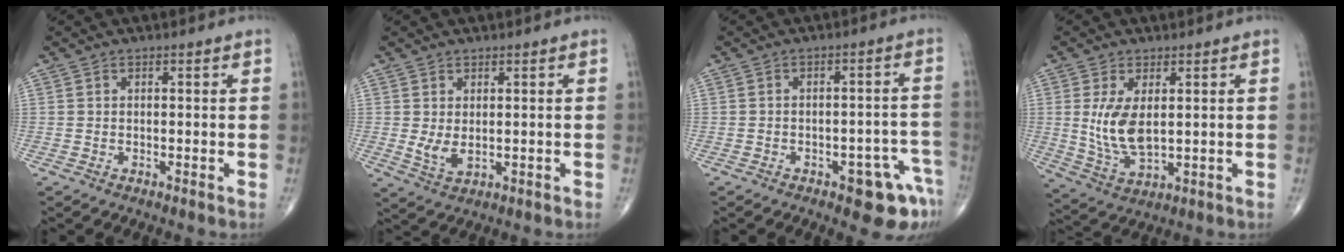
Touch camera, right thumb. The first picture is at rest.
{"total": 3.7, "force": [0.3, 1.9, 3.1], "torque": [-0.057, -0.009, 0.015]}
{"total": 8.4, "force": [-4.6, 3.3, 6.2], "torque": [-0.049, 0.035, -0.051]}
{"total": 8.7, "force": [1.3, 4.2, 7.5], "torque": [-0.148, -0.016, 0.039]}